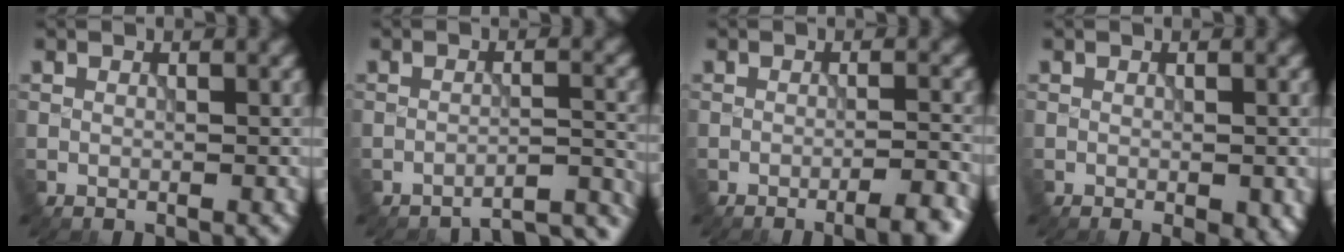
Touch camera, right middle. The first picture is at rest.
{"total": 6.4, "force": [-6.1, 0.9, 1.5], "torque": [-0.009, 0.009, -0.074]}
{"total": 4.9, "force": [-3.3, 1.2, 3.4], "torque": [-0.040, 0.009, -0.042]}
{"total": 2.5, "force": [-1.1, 0.8, 2.0], "torque": [-0.026, -0.007, -0.010]}